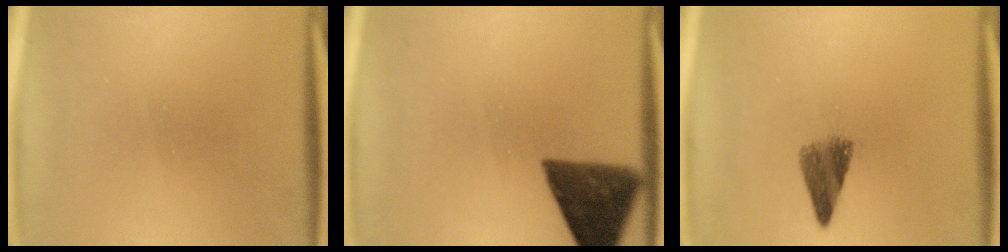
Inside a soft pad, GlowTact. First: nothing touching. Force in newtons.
{"total": 10.4}
{"total": 4.2}